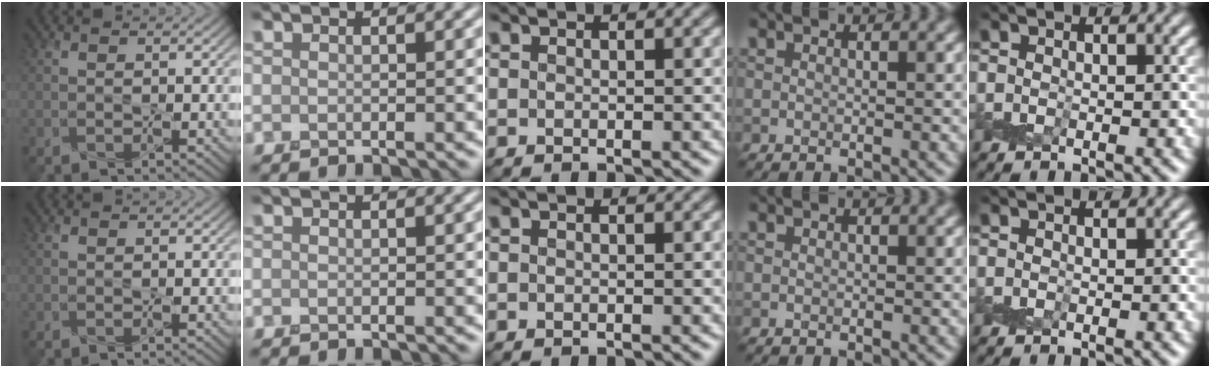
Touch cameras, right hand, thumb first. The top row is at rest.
{}